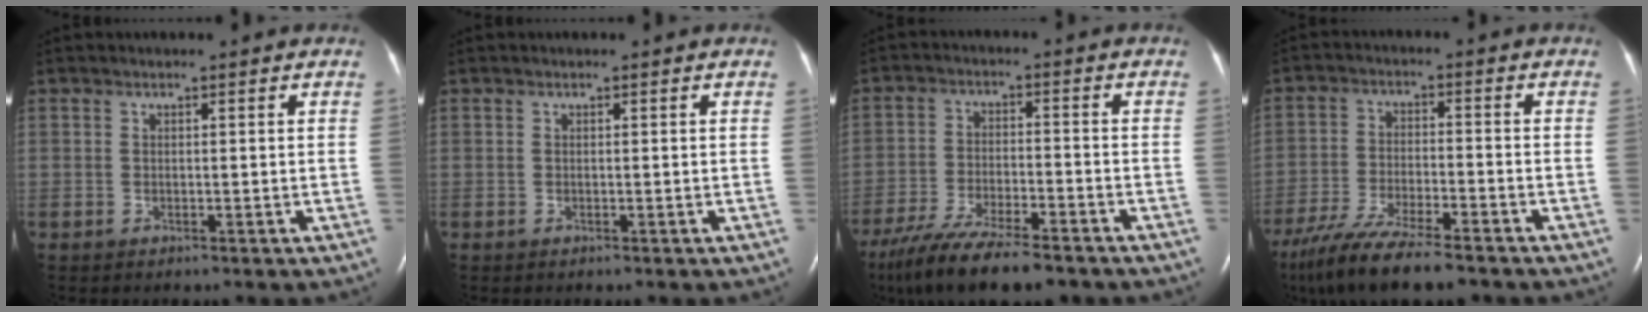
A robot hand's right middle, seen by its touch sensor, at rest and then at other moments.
{"total": 0.0}
{"total": 15.5, "force": [-12.4, 3.1, 8.9], "torque": [-0.170, -0.032, -0.205]}
{"total": 14.0, "force": [-11.2, 2.1, 8.1], "torque": [-0.160, -0.038, -0.191]}